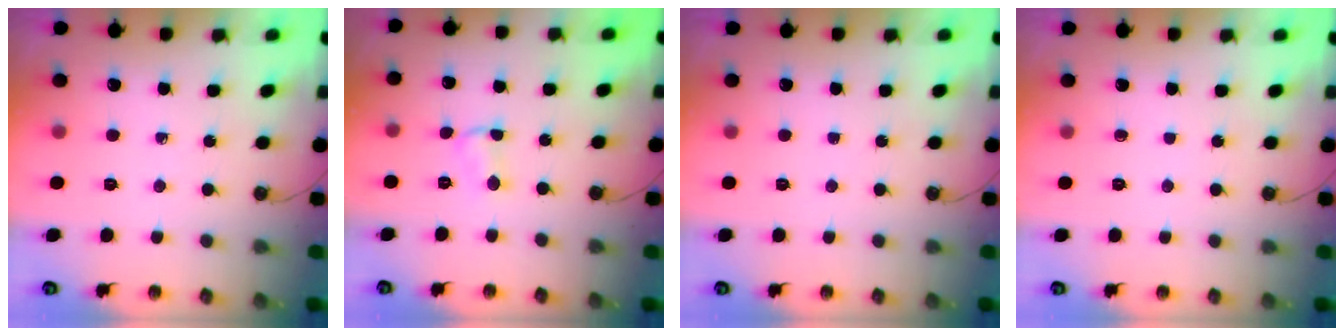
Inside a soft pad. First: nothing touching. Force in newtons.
{"total": 2.9, "press": 2.9, "slide": 0.5}
{"total": 0.0}
{"total": 0.0}